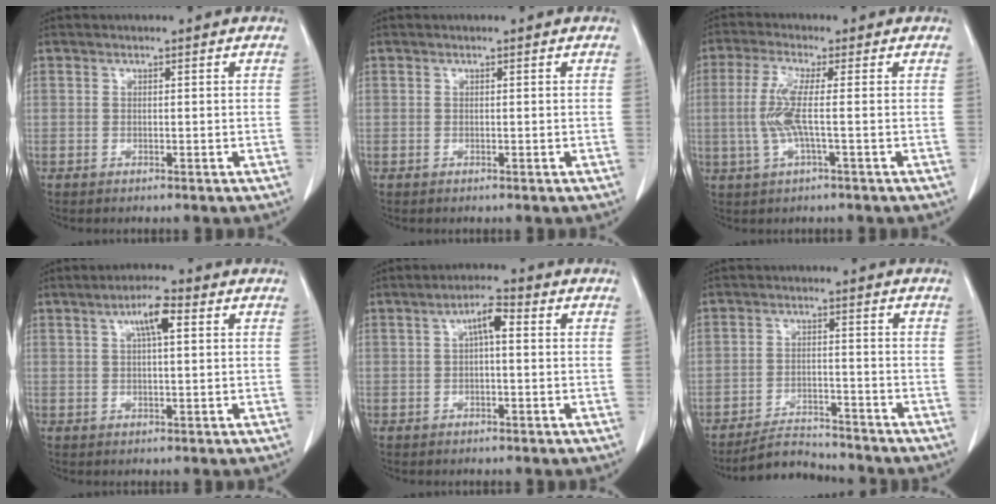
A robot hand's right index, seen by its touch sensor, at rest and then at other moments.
{"total": 0.0}
{"total": 5.9, "force": [-0.4, 0.4, 5.9], "torque": [-0.137, 0.000, -0.010]}
{"total": 4.7, "force": [1.7, 0.8, 4.3], "torque": [-0.080, 0.010, 0.031]}
{"total": 3.8, "force": [0.7, 0.9, 3.6], "torque": [-0.062, 0.013, 0.008]}
{"total": 6.1, "force": [-6.0, 1.1, 0.1], "torque": [-0.002, 0.000, -0.100]}